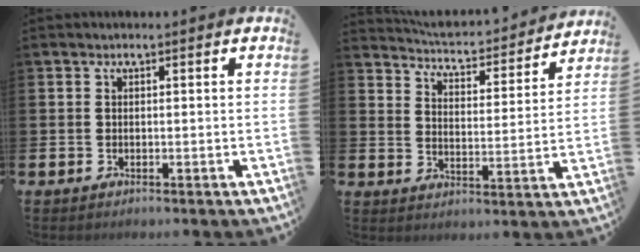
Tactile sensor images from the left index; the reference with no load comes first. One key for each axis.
{"total": 4.5, "fx": 4.4, "fy": 0.8, "fz": 0.8, "tx": -0.037, "ty": -0.043, "tz": 0.067}